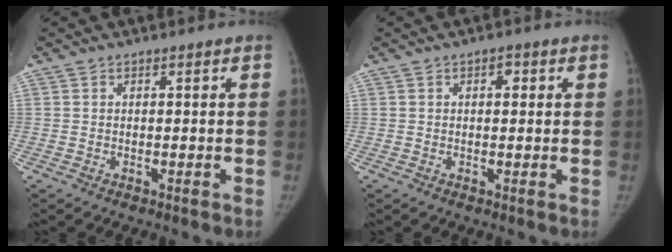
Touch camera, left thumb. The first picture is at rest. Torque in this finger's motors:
{"motor_torque": [-0.19, 0.04, -0.41, 0.28, 0.04]}